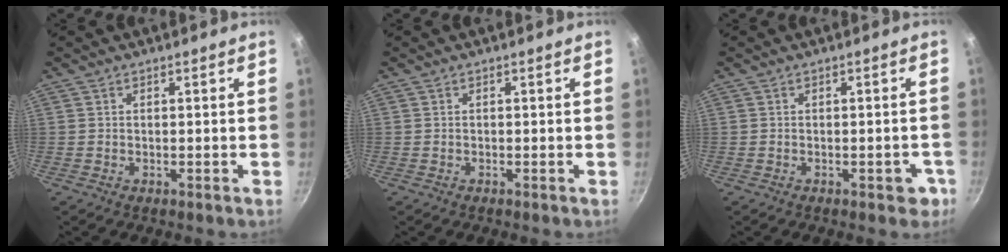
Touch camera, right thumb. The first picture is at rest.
{"total": 0.0}
{"total": 3.4, "force": [-1.4, 1.8, 2.5], "torque": [-0.010, 0.013, -0.015]}